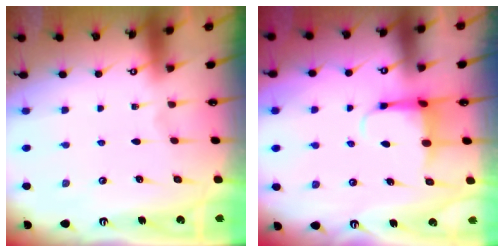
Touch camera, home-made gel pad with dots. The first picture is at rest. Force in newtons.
{"total": 5.3, "press": 5.2, "slide": 1.1}